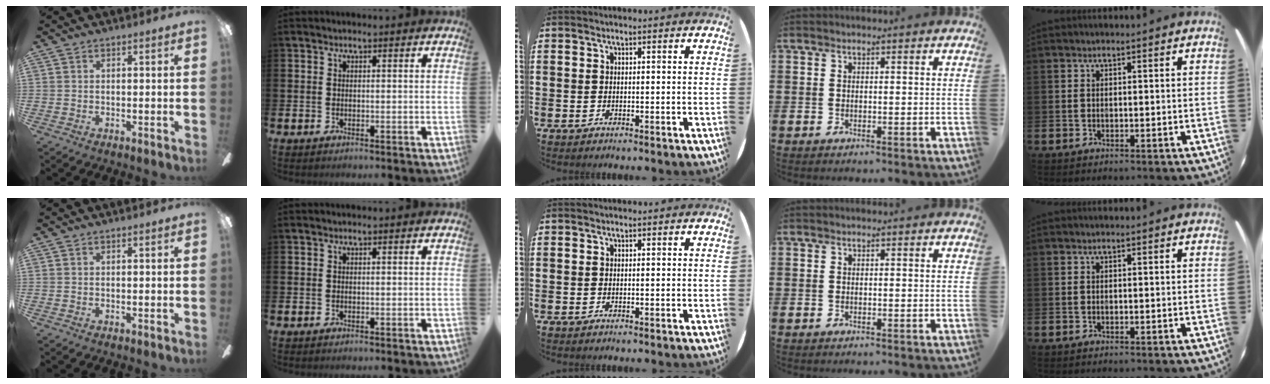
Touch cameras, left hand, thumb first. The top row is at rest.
{}